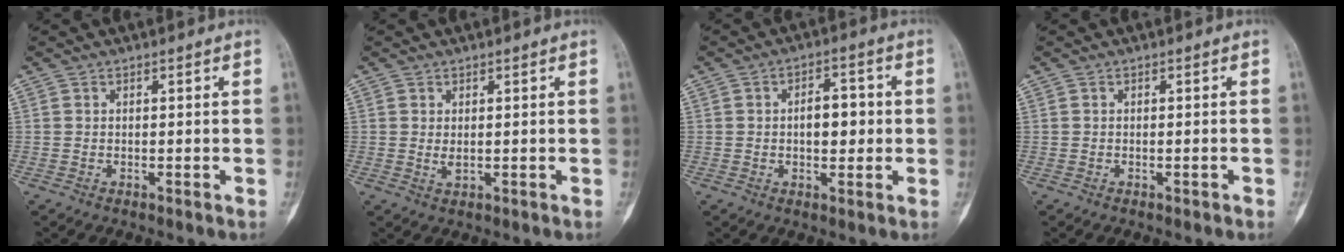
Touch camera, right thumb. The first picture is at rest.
{"total": 1.3, "force": [0.3, 0.6, 1.1], "torque": [-0.018, -0.005, 0.009]}
{"total": 6.5, "force": [0.2, 3.7, 5.3], "torque": [-0.057, 0.012, 0.000]}
{"total": 0.6, "force": [-0.3, 0.2, 0.4], "torque": [-0.010, 0.000, -0.002]}